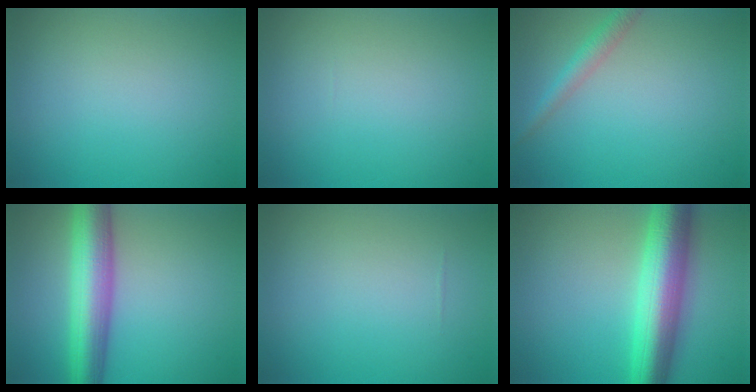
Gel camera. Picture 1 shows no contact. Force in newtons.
{"total": 0.0}
{"total": 1.9, "press": 1.9, "slide": 0.0}
{"total": 7.4, "press": 7.4, "slide": 0.2}
{"total": 0.0}
{"total": 8.6, "press": 8.6, "slide": 0.1}